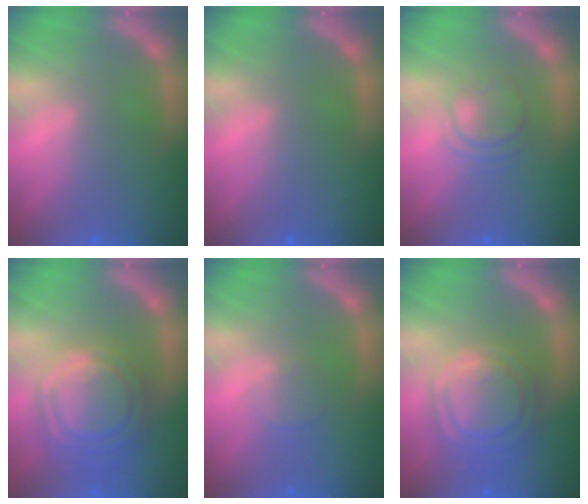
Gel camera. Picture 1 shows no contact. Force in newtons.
{"total": 0.0}
{"total": 3.0}
{"total": 9.5}
{"total": 1.4}
{"total": 8.6}